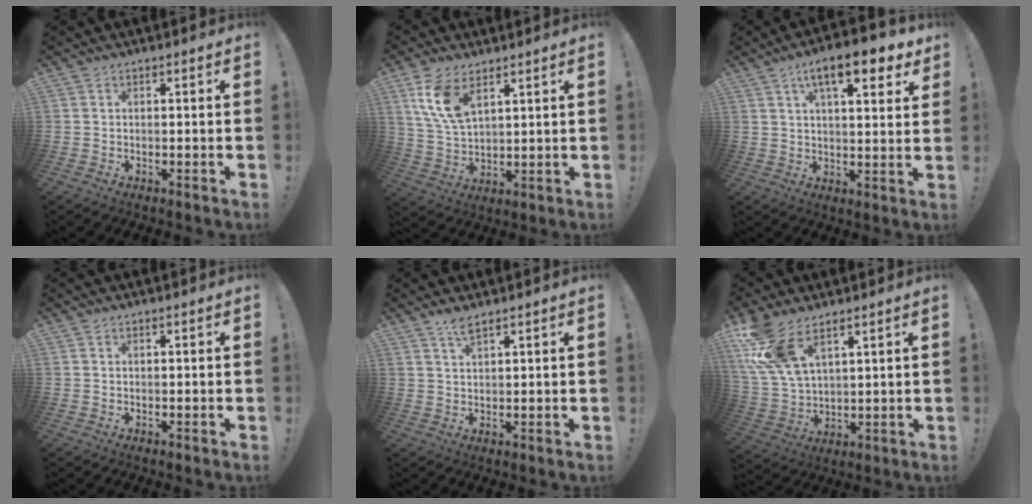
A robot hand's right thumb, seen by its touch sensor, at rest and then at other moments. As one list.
[{"total": 10.9, "force": [6.0, 5.4, 7.3], "torque": [-0.155, -0.018, 0.113]}, {"total": 12.7, "force": [6.5, 3.8, 10.2], "torque": [-0.152, -0.023, 0.101]}, {"total": 0.0}, {"total": 3.4, "force": [2.6, 0.6, 2.1], "torque": [-0.032, -0.015, 0.043]}, {"total": 13.8, "force": [8.8, 6.5, 8.5], "torque": [-0.185, -0.039, 0.168]}]